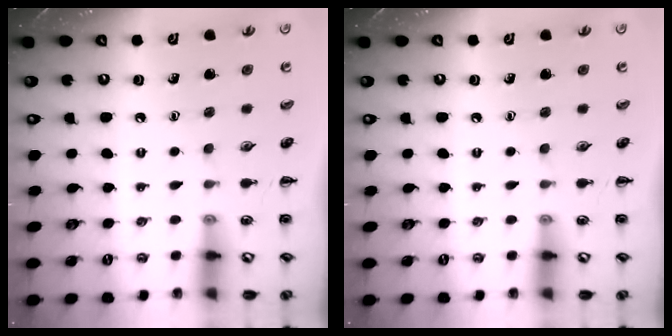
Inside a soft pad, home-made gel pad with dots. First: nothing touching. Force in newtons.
{"total": 0.0}